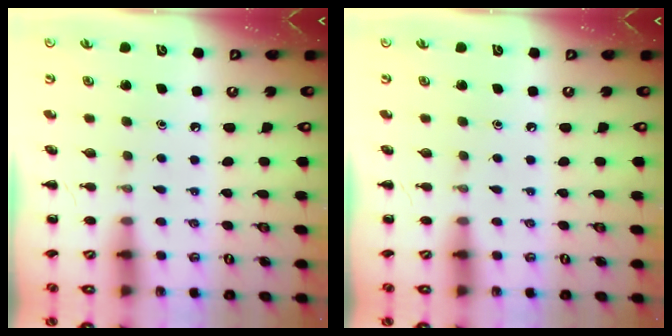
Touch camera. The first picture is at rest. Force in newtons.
{"total": 0.0}